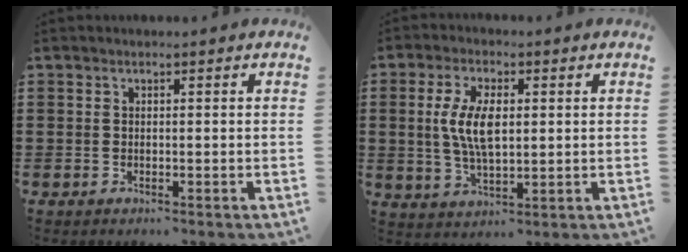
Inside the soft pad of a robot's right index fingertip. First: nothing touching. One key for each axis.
{"total": 7.5, "fx": 0.7, "fy": 3.3, "fz": 6.7, "tx": -0.143, "ty": 0.007, "tz": 0.007}